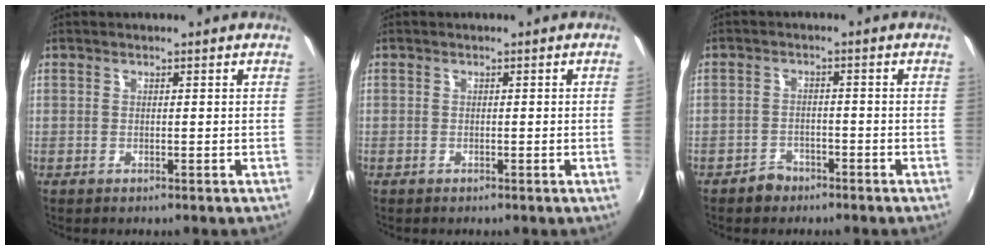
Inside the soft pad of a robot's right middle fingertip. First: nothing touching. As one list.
[{"total": 0.5, "force": [-0.1, -0.3, 0.4], "torque": [-0.005, -0.002, -0.004]}, {"total": 3.4, "force": [-2.6, 2.1, 0.5], "torque": [-0.018, 0.006, -0.042]}]